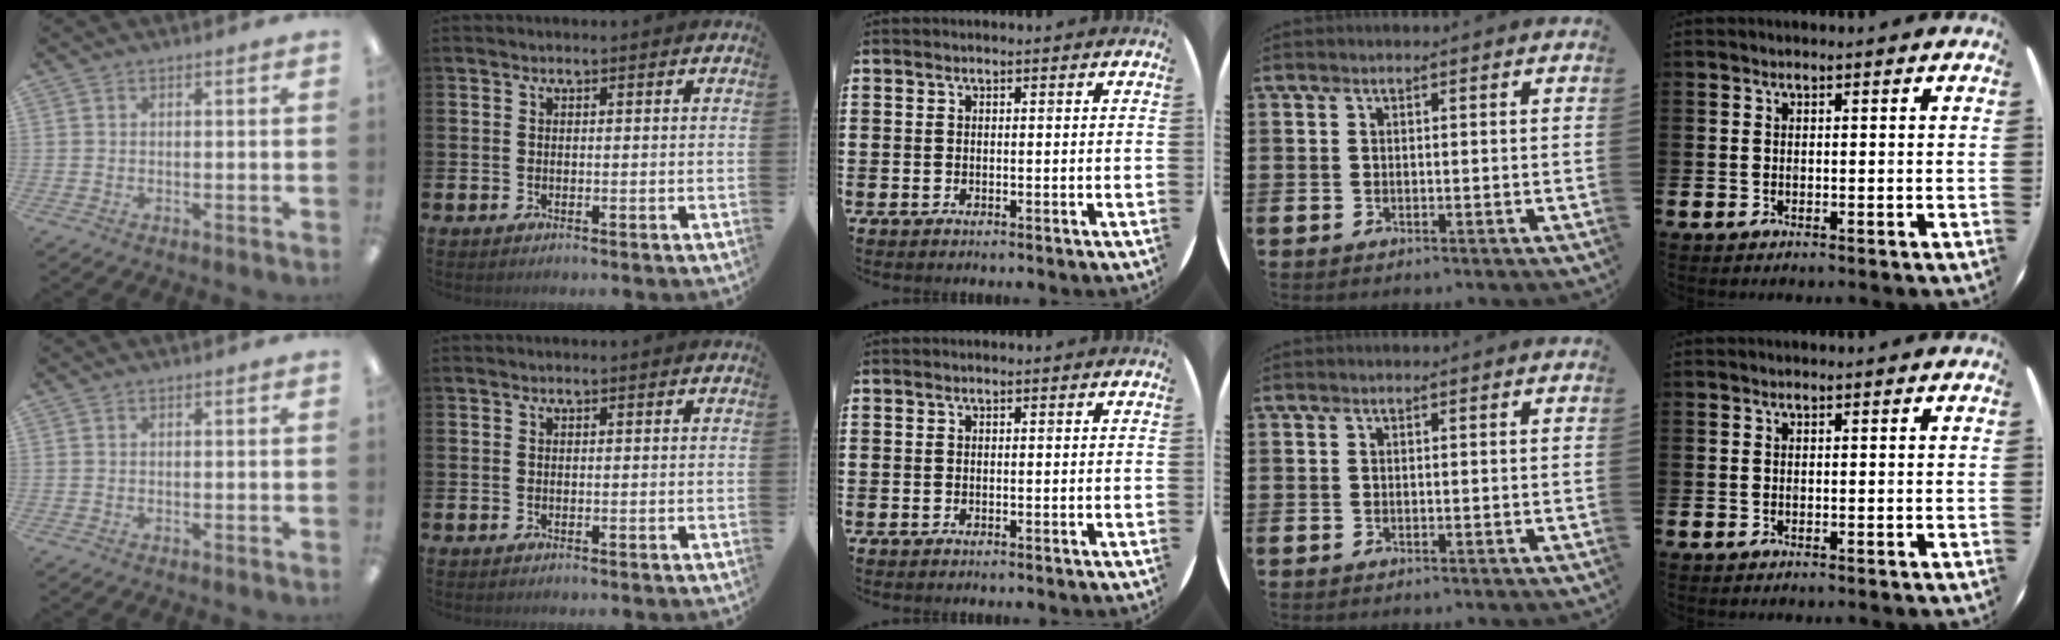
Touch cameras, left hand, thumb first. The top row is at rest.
{}